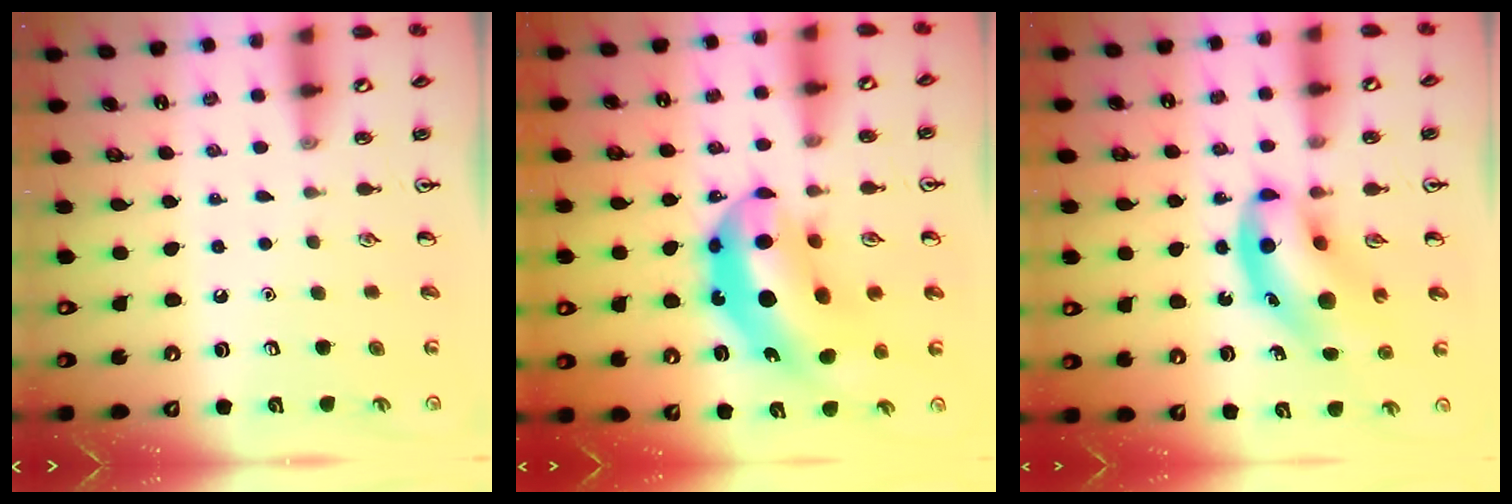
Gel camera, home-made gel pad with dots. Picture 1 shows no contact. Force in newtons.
{"total": 16.3, "press": 15.5, "slide": 5.1}
{"total": 12.2, "press": 11.8, "slide": 3.3}